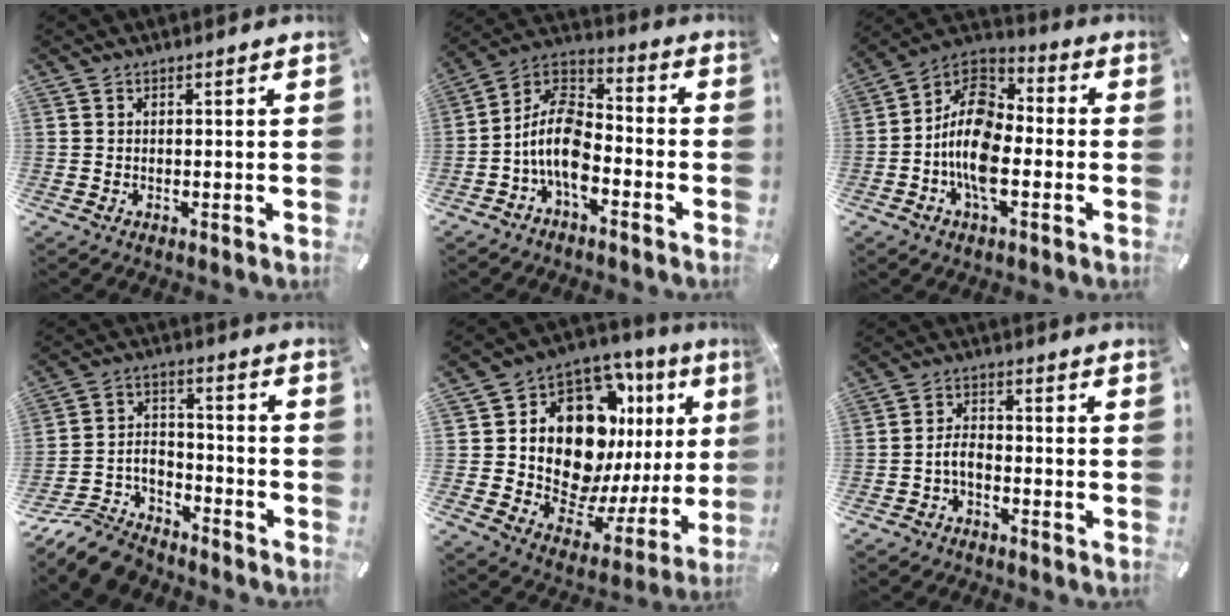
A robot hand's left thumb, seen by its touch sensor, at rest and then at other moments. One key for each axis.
{"total": 12.4, "fx": -5.6, "fy": 7.1, "fz": 8.5, "tx": -0.183, "ty": 0.019, "tz": -0.109}
{"total": 13.7, "fx": -4.2, "fy": 8.2, "fz": 10.2, "tx": -0.216, "ty": 0.013, "tz": -0.080}
{"total": 11.3, "fx": -9.8, "fy": 4.7, "fz": 3.2, "tx": -0.053, "ty": 0.048, "tz": -0.187}
{"total": 18.3, "fx": 7.0, "fy": 12.0, "fz": 11.9, "tx": -0.196, "ty": -0.074, "tz": 0.135}
{"total": 4.7, "fx": -2.4, "fy": 2.9, "fz": 2.7, "tx": -0.067, "ty": 0.011, "tz": -0.050}